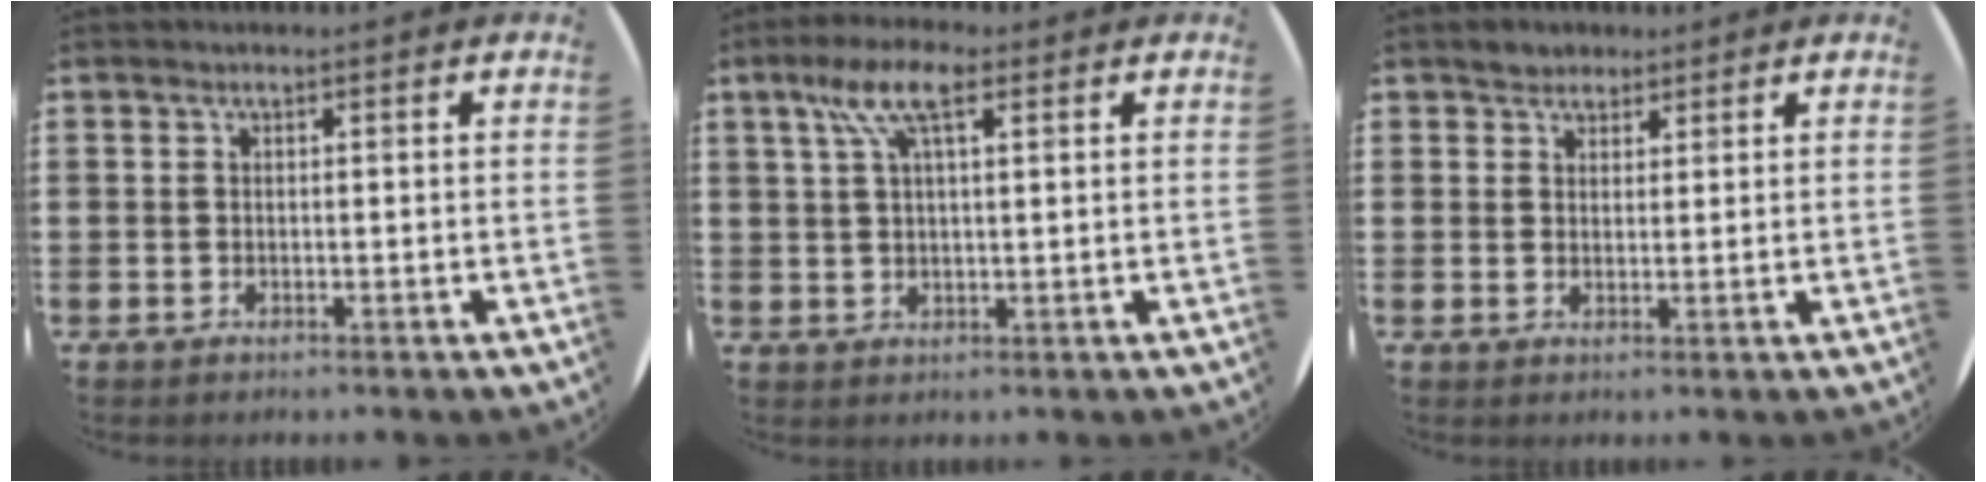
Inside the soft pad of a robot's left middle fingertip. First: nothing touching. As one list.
[{"total": 6.6, "force": [3.3, 2.3, 5.2], "torque": [-0.105, 0.010, 0.054]}, {"total": 2.2, "force": [1.9, 1.1, -0.1], "torque": [0.006, 0.002, 0.036]}]